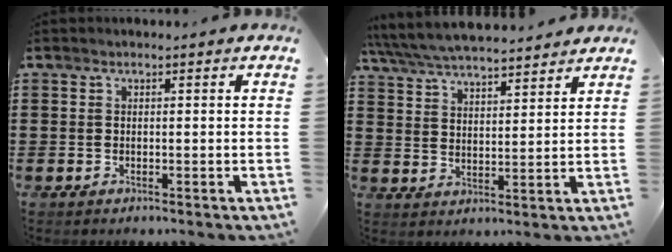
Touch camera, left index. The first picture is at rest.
{"total": 5.7, "force": [5.5, 0.6, 1.5], "torque": [-0.053, -0.025, 0.097]}